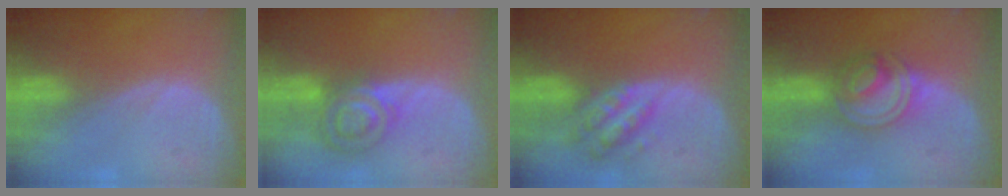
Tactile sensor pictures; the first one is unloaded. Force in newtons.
{"total": 7.4, "press": 6.3, "slide": 3.9}
{"total": 6.2, "press": 5.6, "slide": 2.6}
{"total": 6.3, "press": 6.1, "slide": 1.6}